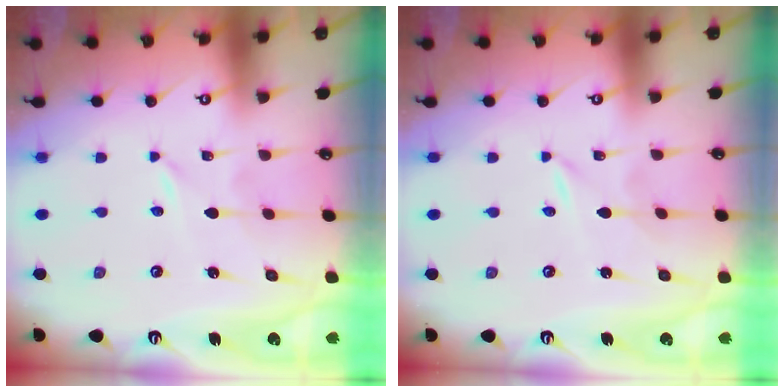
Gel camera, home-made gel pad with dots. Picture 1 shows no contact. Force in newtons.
{"total": 0.0}